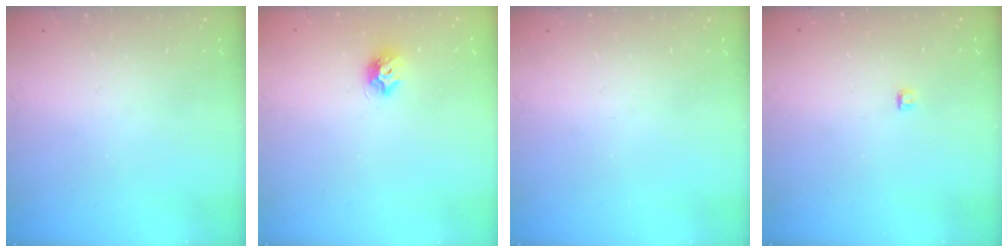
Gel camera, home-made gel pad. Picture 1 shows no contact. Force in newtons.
{"total": 7.4, "press": 7.4, "slide": 0.2}
{"total": 0.0}
{"total": 2.8, "press": 2.7, "slide": 0.3}